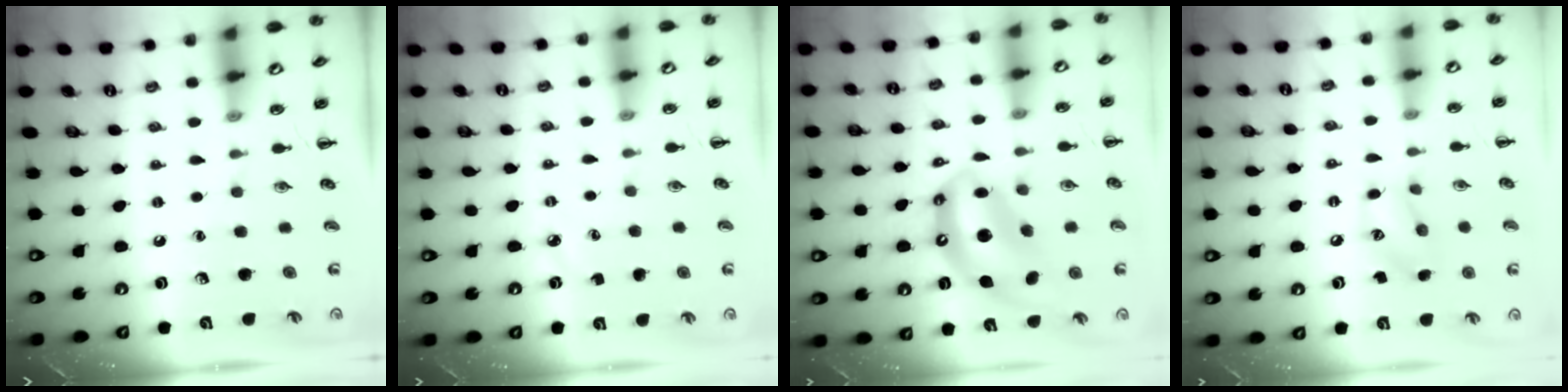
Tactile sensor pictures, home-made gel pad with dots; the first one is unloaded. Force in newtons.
{"total": 3.4, "press": 3.1, "slide": 1.2}
{"total": 12.4, "press": 11.9, "slide": 3.5}
{"total": 9.6, "press": 9.6, "slide": 1.1}